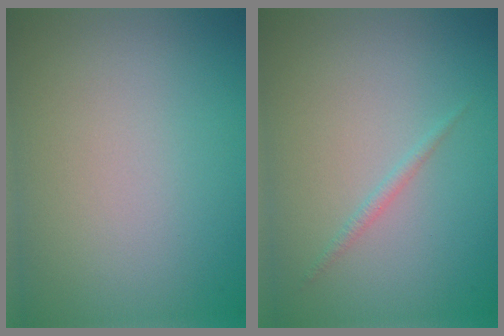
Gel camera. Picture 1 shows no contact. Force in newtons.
{"total": 0.7, "press": 0.7, "slide": 0.1}